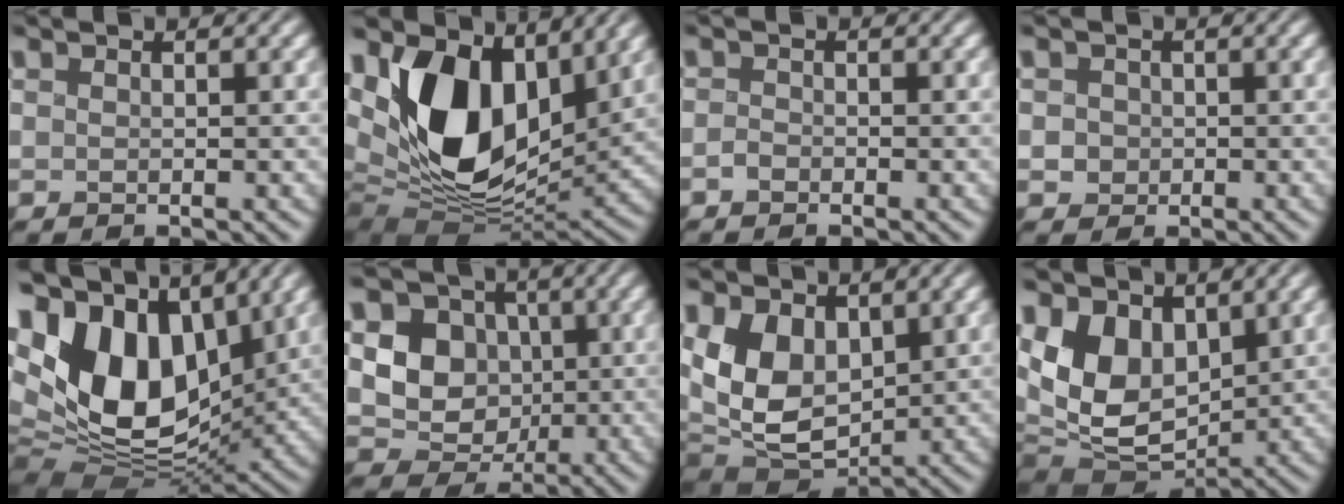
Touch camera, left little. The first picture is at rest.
{"total": 13.5, "force": [3.8, 8.6, 9.6], "torque": [-0.170, -0.008, 0.062]}
{"total": 1.1, "force": [-1.0, 0.4, 0.2], "torque": [0.000, -0.002, -0.025]}
{"total": 1.6, "force": [-0.4, 1.5, 0.5], "torque": [-0.004, -0.001, -0.001]}
{"total": 16.6, "force": [2.9, 10.9, 12.2], "torque": [-0.245, 0.001, 0.048]}
{"total": 8.9, "force": [1.0, 7.9, 4.0], "torque": [-0.063, 0.016, -0.007]}
{"total": 7.9, "force": [1.4, 5.4, 5.6], "torque": [-0.122, -0.013, 0.020]}
{"total": 9.4, "force": [1.7, 6.5, 6.6], "torque": [-0.138, -0.012, 0.026]}